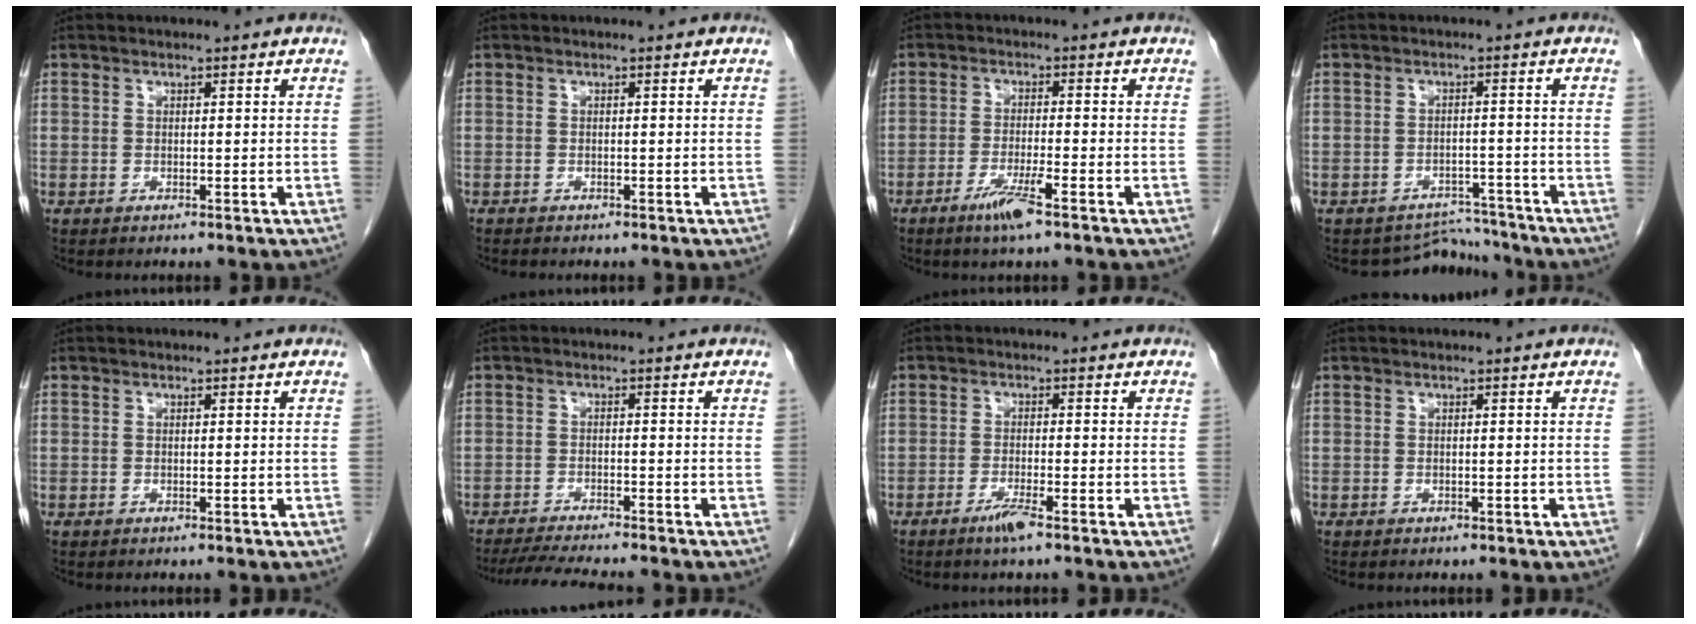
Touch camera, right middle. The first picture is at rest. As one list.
[{"total": 0.8, "force": [-0.8, 0.3, 0.3], "torque": [-0.009, -0.001, -0.011]}, {"total": 4.7, "force": [-3.0, -0.1, 3.7], "torque": [-0.073, -0.009, -0.058]}, {"total": 4.6, "force": [-4.2, 1.1, -1.4], "torque": [0.022, 0.018, -0.058]}, {"total": 0.0}, {"total": 8.2, "force": [-7.4, 0.3, 3.6], "torque": [-0.054, -0.017, -0.117]}, {"total": 2.9, "force": [-2.0, -0.1, 2.1], "torque": [-0.044, -0.005, -0.039]}, {"total": 0.0}]